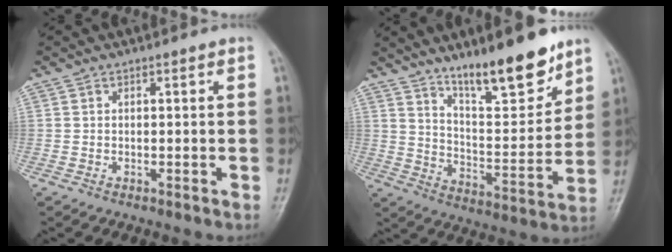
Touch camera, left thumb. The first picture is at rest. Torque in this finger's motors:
{"motor_torque": [0.74, 0.39, 1.05, -1.73, 0.11]}